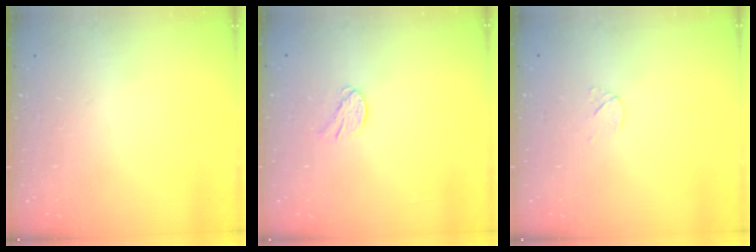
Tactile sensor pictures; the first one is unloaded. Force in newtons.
{"total": 7.9, "press": 7.8, "slide": 0.7}
{"total": 4.0, "press": 3.9, "slide": 0.7}